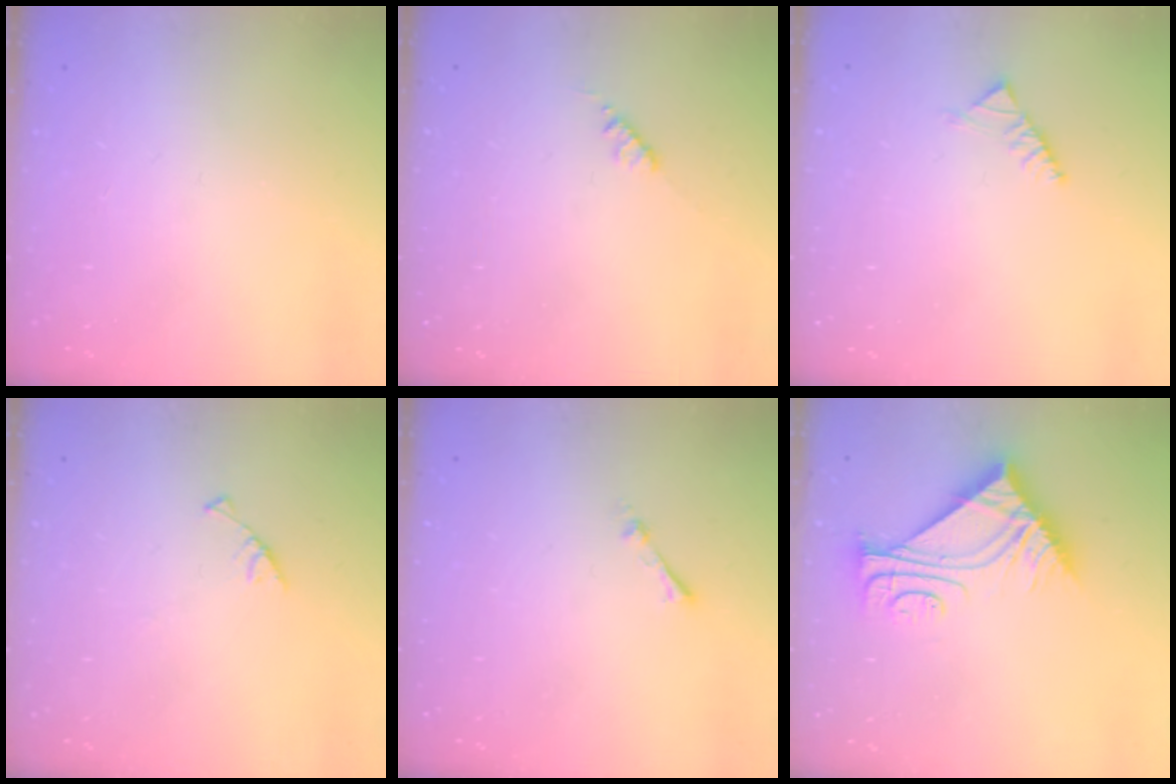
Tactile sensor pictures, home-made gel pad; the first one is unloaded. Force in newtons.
{"total": 2.8, "press": 2.8, "slide": 0.4}
{"total": 2.6, "press": 2.5, "slide": 0.8}
{"total": 3.0, "press": 3.0, "slide": 0.3}
{"total": 1.7, "press": 1.7, "slide": 0.2}
{"total": 9.4, "press": 9.4, "slide": 0.2}